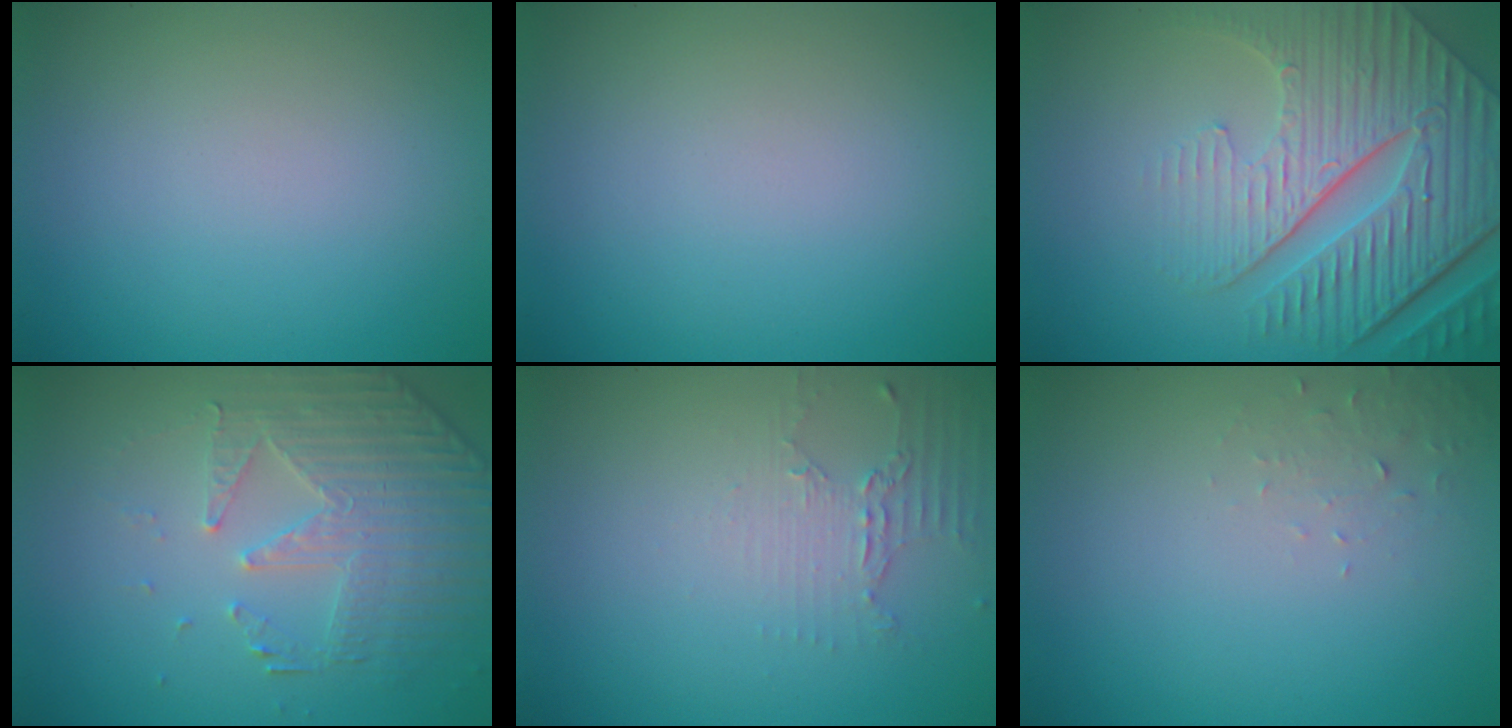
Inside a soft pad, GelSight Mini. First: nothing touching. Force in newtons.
{"total": 0.0}
{"total": 8.9, "press": 6.1, "slide": 6.5}
{"total": 4.8, "press": 3.7, "slide": 3.1}
{"total": 2.2, "press": 1.6, "slide": 1.5}
{"total": 1.2, "press": 1.2, "slide": 0.1}